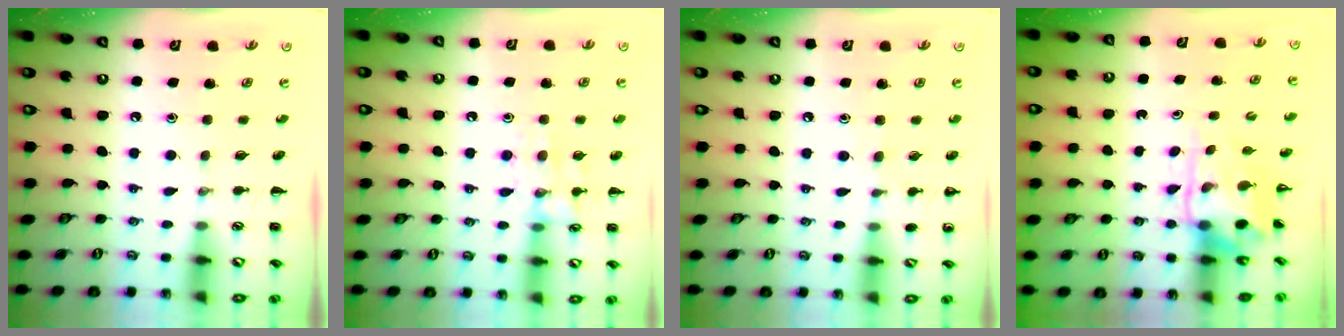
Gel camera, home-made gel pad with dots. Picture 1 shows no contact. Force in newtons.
{"total": 10.1, "press": 10.1, "slide": 0.5}
{"total": 4.7, "press": 4.4, "slide": 1.6}
{"total": 3.9, "press": 3.8, "slide": 0.8}